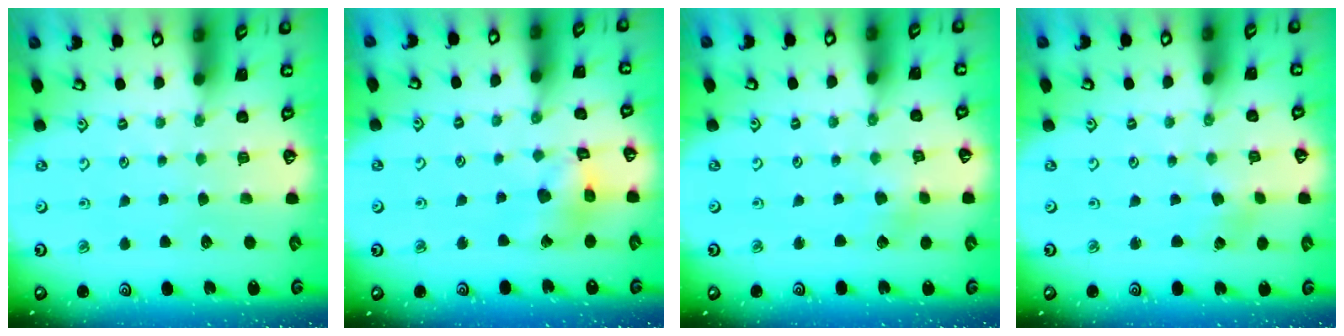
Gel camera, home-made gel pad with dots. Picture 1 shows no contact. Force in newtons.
{"total": 10.3, "press": 10.3, "slide": 1.2}
{"total": 1.5, "press": 1.5, "slide": 0.2}
{"total": 2.2, "press": 2.2, "slide": 0.2}